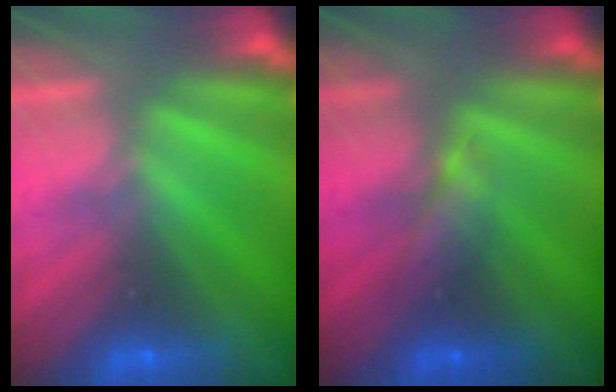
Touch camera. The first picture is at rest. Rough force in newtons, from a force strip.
{"total": 2.3}